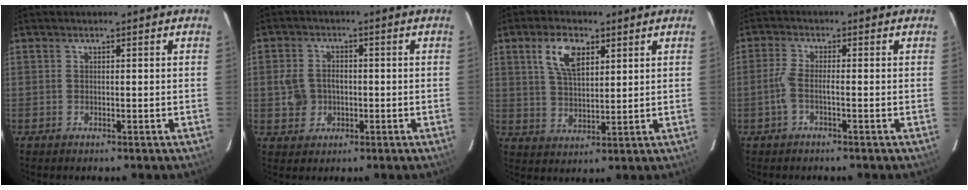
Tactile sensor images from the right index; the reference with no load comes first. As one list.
[{"total": 5.3, "force": [-0.7, 4.6, 2.4], "torque": [-0.055, 0.011, -0.007]}, {"total": 8.0, "force": [3.7, 3.9, 5.8], "torque": [-0.109, 0.012, 0.074]}, {"total": 2.8, "force": [-1.3, 0.3, 2.5], "torque": [-0.061, 0.002, -0.025]}]